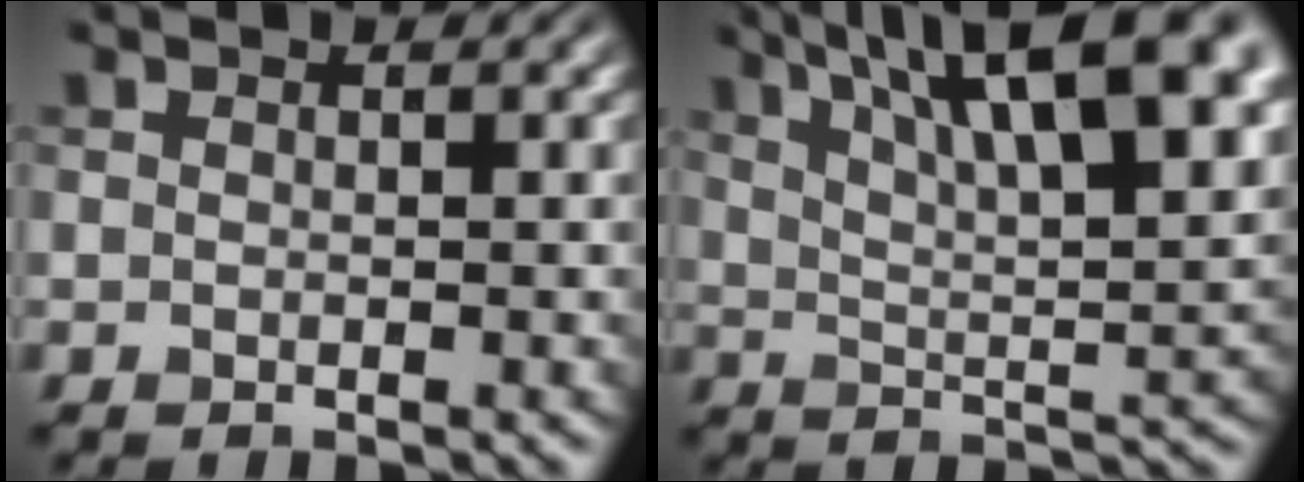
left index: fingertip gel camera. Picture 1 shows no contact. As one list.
[{"total": 15.0, "force": [8.2, 4.9, 11.6], "torque": [-0.146, 0.025, 0.112]}]